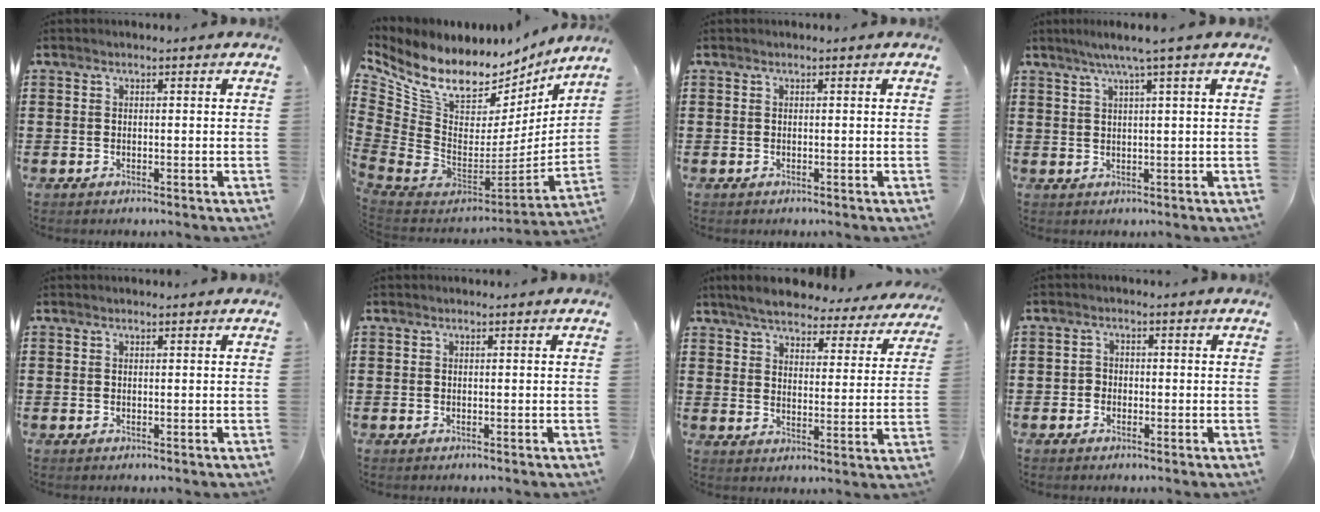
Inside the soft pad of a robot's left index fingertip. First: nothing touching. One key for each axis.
{"total": 11.0, "fx": 7.7, "fy": 5.9, "fz": 5.1, "tx": -0.144, "ty": -0.064, "tz": 0.139}
{"total": 0.0}
{"total": 3.4, "fx": 2.0, "fy": -0.6, "fz": 2.7, "tx": -0.055, "ty": -0.002, "tz": 0.032}
{"total": 0.0}
{"total": 0.0}
{"total": 5.8, "fx": 5.5, "fy": 0.9, "fz": 1.5, "tx": -0.058, "ty": -0.030, "tz": 0.095}
{"total": 1.5, "fx": -0.8, "fy": 1.2, "fz": 0.3, "tx": -0.010, "ty": 0.005, "tz": -0.019}